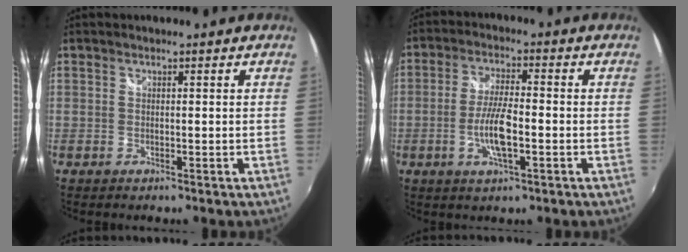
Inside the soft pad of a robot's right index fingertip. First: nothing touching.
{"total": 7.4, "force": [-2.2, 1.7, 6.9], "torque": [-0.138, -0.002, -0.043]}